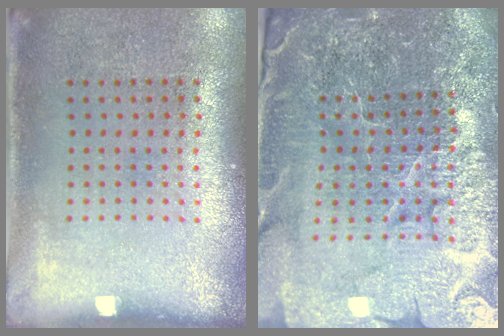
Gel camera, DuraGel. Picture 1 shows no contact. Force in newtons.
{"total": 6.2, "press": 5.5, "slide": 2.8}